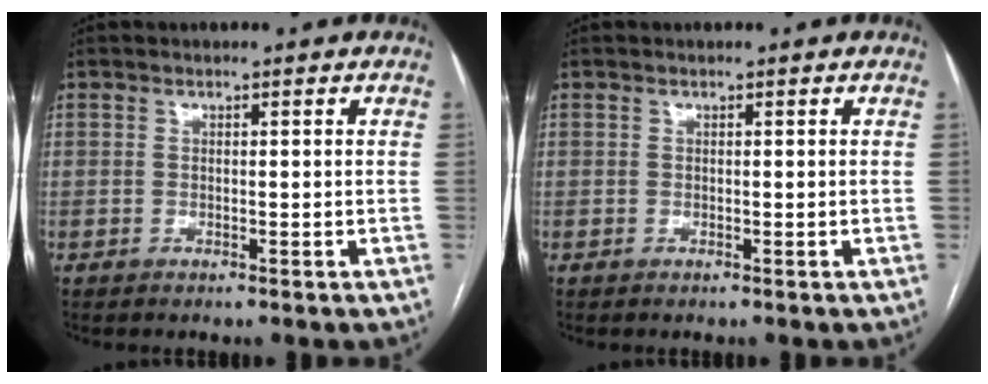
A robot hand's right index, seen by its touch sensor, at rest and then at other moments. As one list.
[{"total": 0.0}]